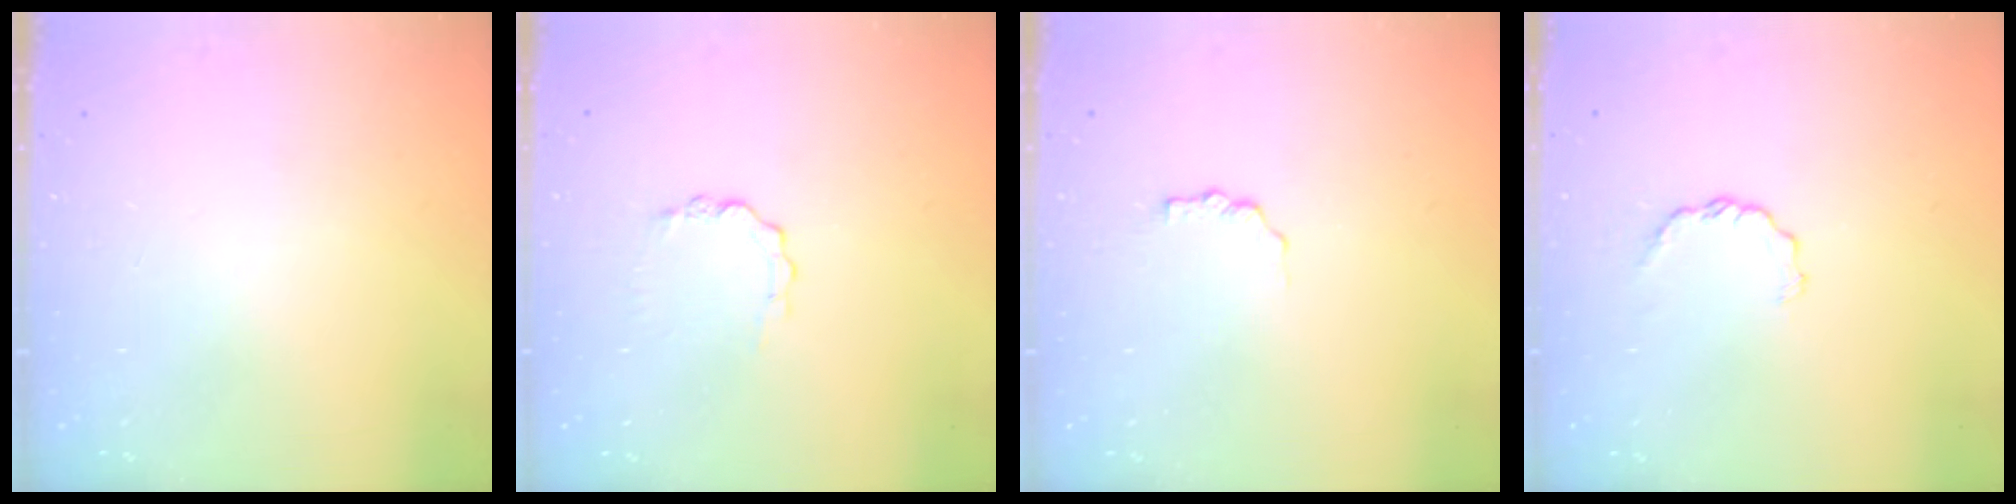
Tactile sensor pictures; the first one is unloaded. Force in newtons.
{"total": 3.3, "press": 3.3, "slide": 0.2}
{"total": 3.1, "press": 3.1, "slide": 0.5}
{"total": 3.1, "press": 3.1, "slide": 0.3}